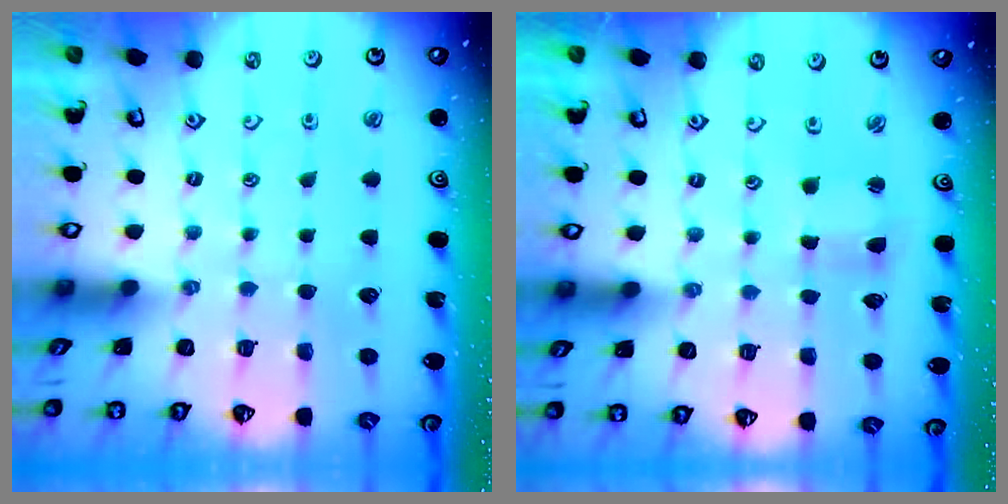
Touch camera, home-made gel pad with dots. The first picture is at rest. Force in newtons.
{"total": 2.3, "press": 2.3, "slide": 0.4}